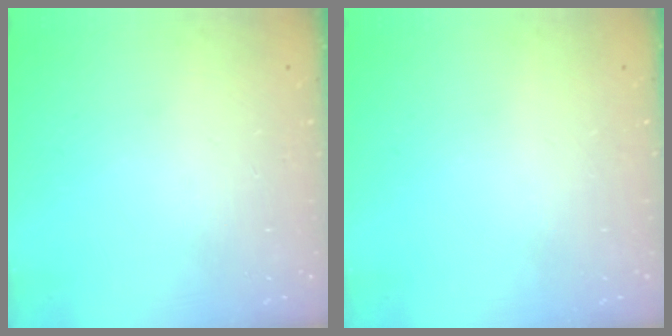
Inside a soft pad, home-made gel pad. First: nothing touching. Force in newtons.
{"total": 0.0}